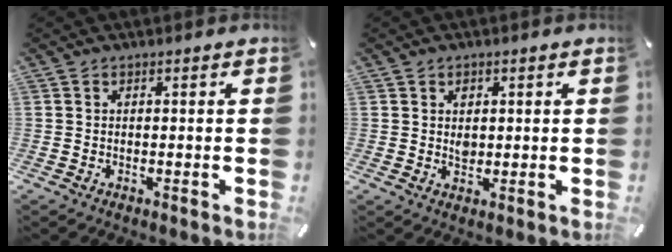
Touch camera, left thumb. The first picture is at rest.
{"total": 2.2, "force": [0.4, 1.9, 1.0], "torque": [-0.007, -0.002, 0.003]}